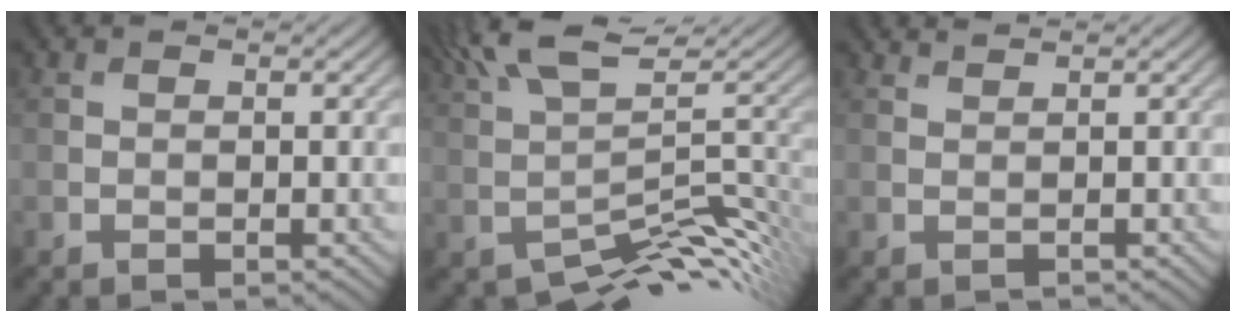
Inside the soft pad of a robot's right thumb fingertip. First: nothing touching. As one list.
[{"total": 6.6, "force": [1.3, 2.2, 6.0], "torque": [-0.106, 0.005, 0.034]}, {"total": 1.1, "force": [0.8, -0.5, -0.5], "torque": [0.006, 0.002, 0.017]}]